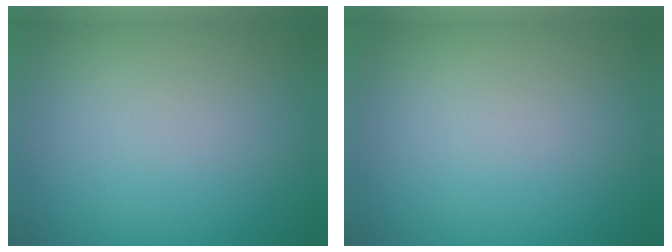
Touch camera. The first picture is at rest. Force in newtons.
{"total": 0.0}